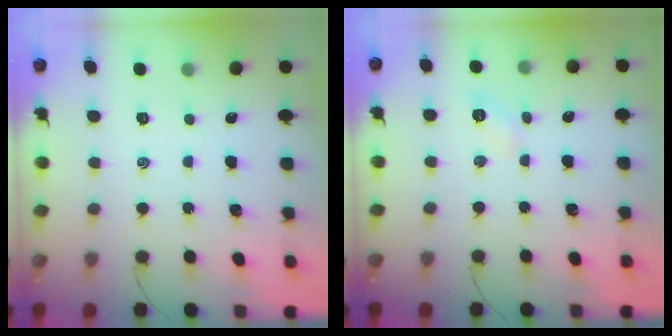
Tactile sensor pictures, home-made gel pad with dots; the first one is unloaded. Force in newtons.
{"total": 3.9, "press": 3.6, "slide": 1.3}